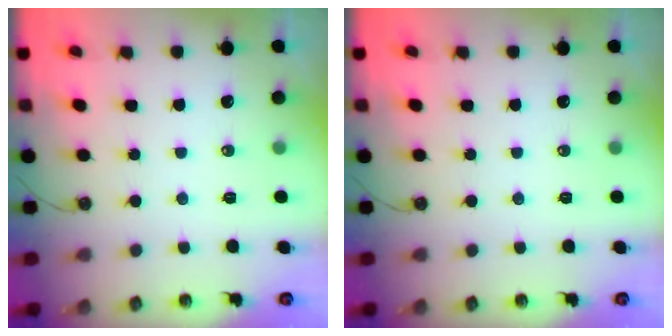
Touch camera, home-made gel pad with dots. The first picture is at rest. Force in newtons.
{"total": 0.0}